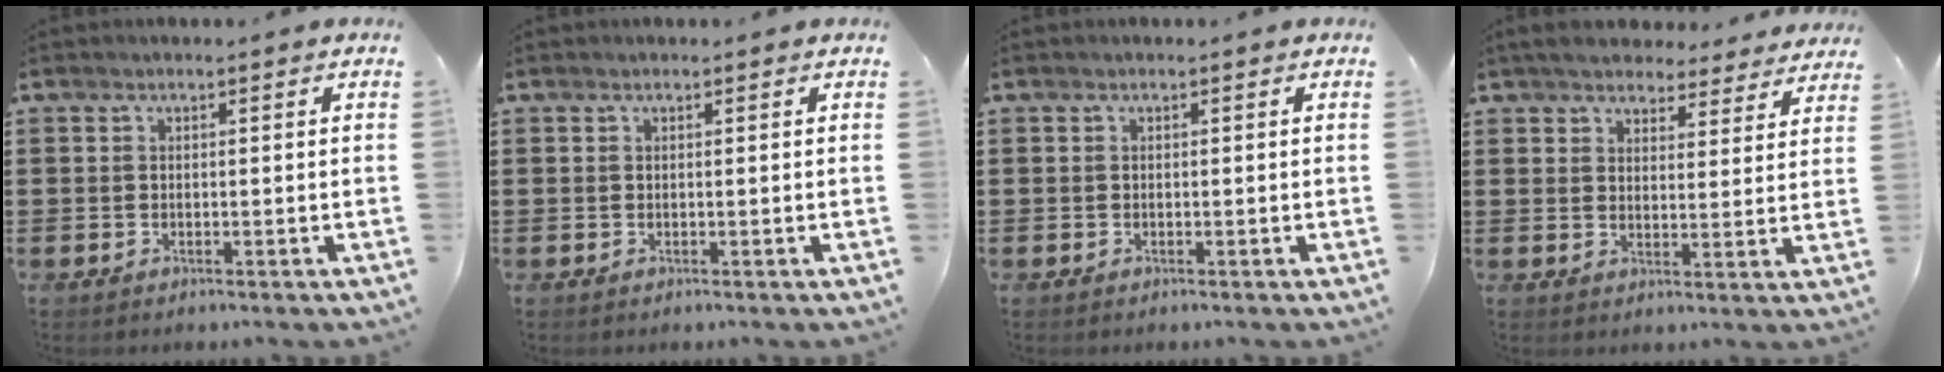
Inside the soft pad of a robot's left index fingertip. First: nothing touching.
{"total": 0.0}
{"total": 0.0}
{"total": 4.9, "force": [4.7, 0.9, 0.9], "torque": [-0.038, -0.018, 0.086]}